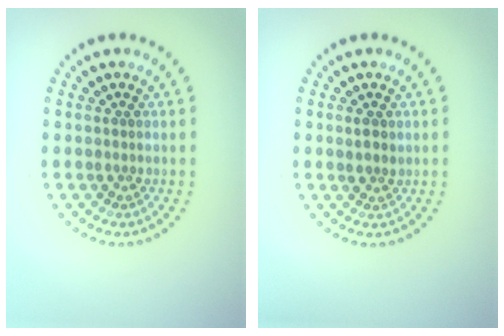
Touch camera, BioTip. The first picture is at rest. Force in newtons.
{"total": 1.4, "press": 1.3, "slide": 0.4}